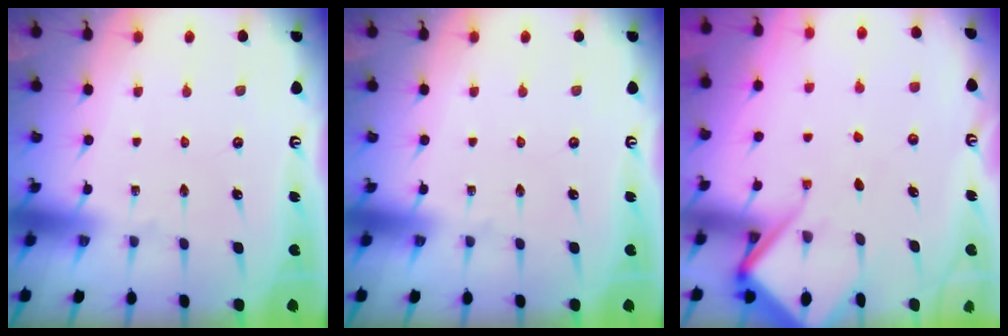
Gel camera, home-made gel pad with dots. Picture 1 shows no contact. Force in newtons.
{"total": 0.0}
{"total": 8.2, "press": 8.2, "slide": 0.8}